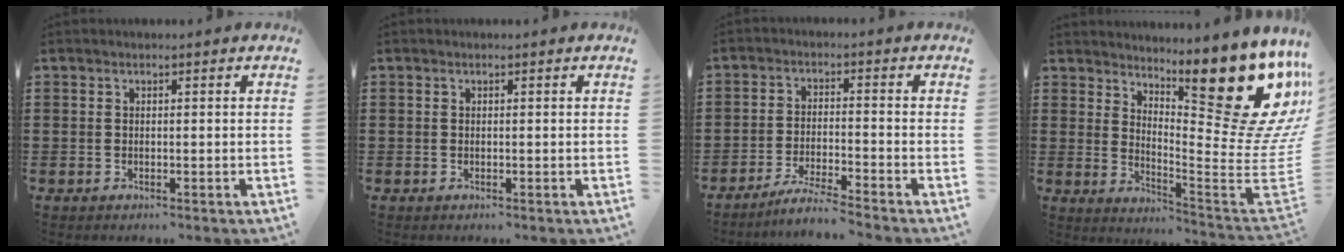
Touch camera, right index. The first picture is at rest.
{"total": 0.0}
{"total": 4.3, "force": [-4.0, -0.6, 1.5], "torque": [-0.034, -0.010, -0.080]}
{"total": 18.9, "force": [10.2, 6.3, 14.6], "torque": [-0.200, -0.086, 0.164]}